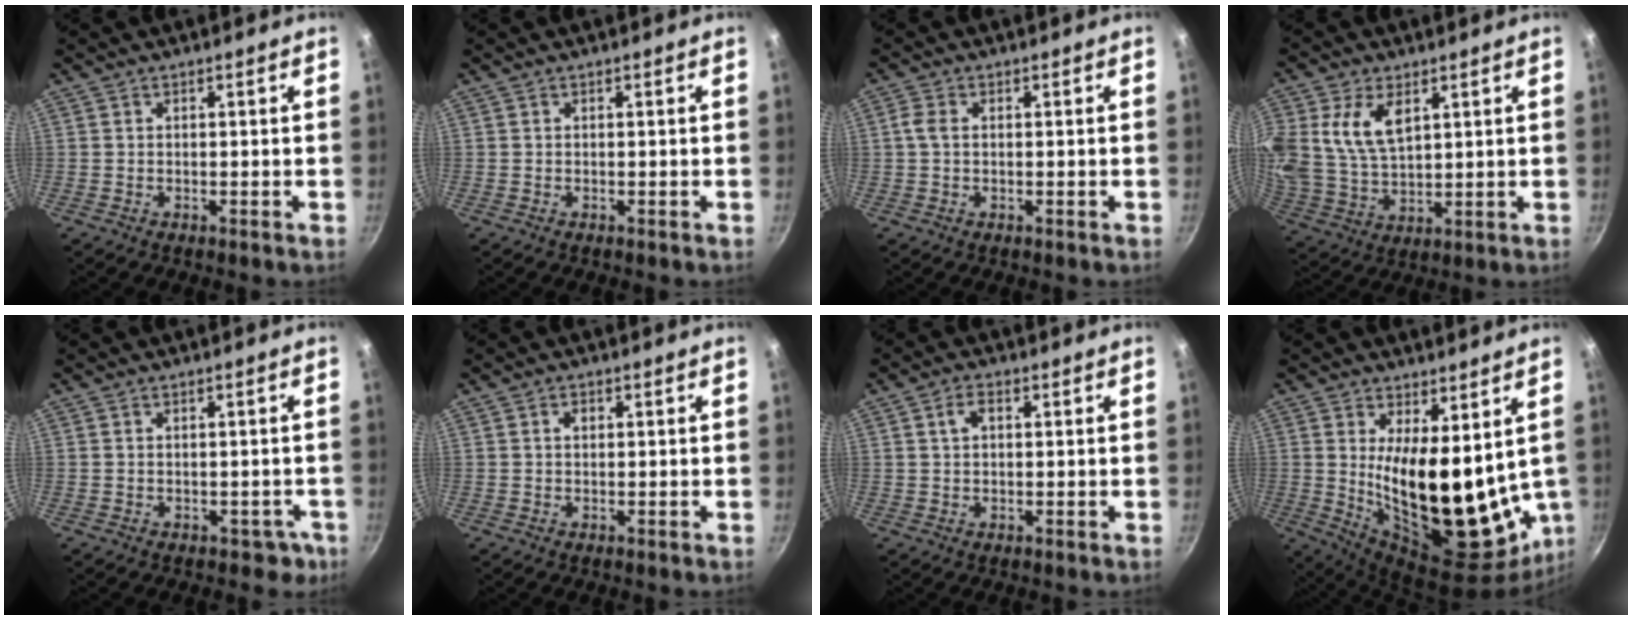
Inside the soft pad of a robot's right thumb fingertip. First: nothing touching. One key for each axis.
{"total": 0.0}
{"total": 2.5, "fx": 0.3, "fy": 1.7, "fz": 1.8, "tx": -0.043, "ty": 0.007, "tz": 0.002}
{"total": 12.0, "fx": 4.4, "fy": 7.3, "fz": 8.5, "tx": -0.163, "ty": -0.026, "tz": 0.091}
{"total": 3.1, "fx": -1.1, "fy": 2.5, "fz": 1.4, "tx": 0.011, "ty": 0.030, "tz": 0.010}
{"total": 1.3, "fx": 0.3, "fy": 1.0, "fz": 0.8, "tx": -0.009, "ty": 0.003, "tz": 0.003}
{"total": 3.1, "fx": 0.9, "fy": 2.0, "fz": 2.2, "tx": -0.032, "ty": 0.005, "tz": 0.015}
{"total": 22.4, "fx": 3.6, "fy": 9.8, "fz": 19.9, "tx": -0.273, "ty": -0.054, "tz": 0.086}